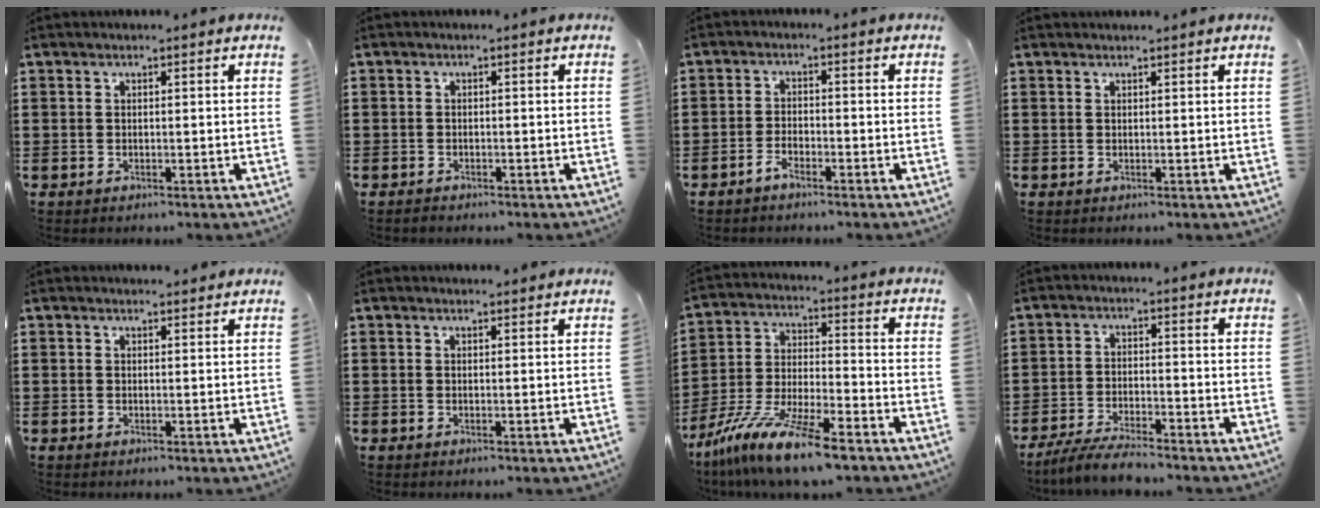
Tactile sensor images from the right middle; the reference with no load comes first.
{"total": 1.0, "force": [-0.8, 0.7, -0.1], "torque": [0.002, 0.004, -0.018]}
{"total": 2.3, "force": [-1.9, 0.6, 1.1], "torque": [-0.028, 0.002, -0.039]}
{"total": 0.5, "force": [0.5, 0.0, 0.0], "torque": [-0.002, -0.001, 0.011]}
{"total": 0.9, "force": [0.8, 0.2, 0.1], "torque": [0.003, -0.002, 0.014]}
{"total": 0.7, "force": [0.6, 0.3, 0.0], "torque": [0.006, -0.002, 0.011]}
{"total": 12.4, "force": [-10.3, 0.6, 6.8], "torque": [-0.139, 0.010, -0.201]}
{"total": 4.9, "force": [-4.6, 0.5, 1.7], "torque": [-0.041, -0.008, -0.092]}